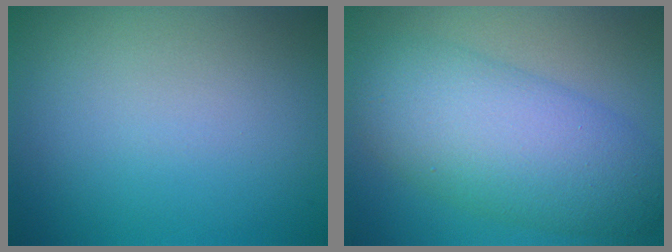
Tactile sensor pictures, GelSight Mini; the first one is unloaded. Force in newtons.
{"total": 8.3, "press": 8.3, "slide": 0.2}